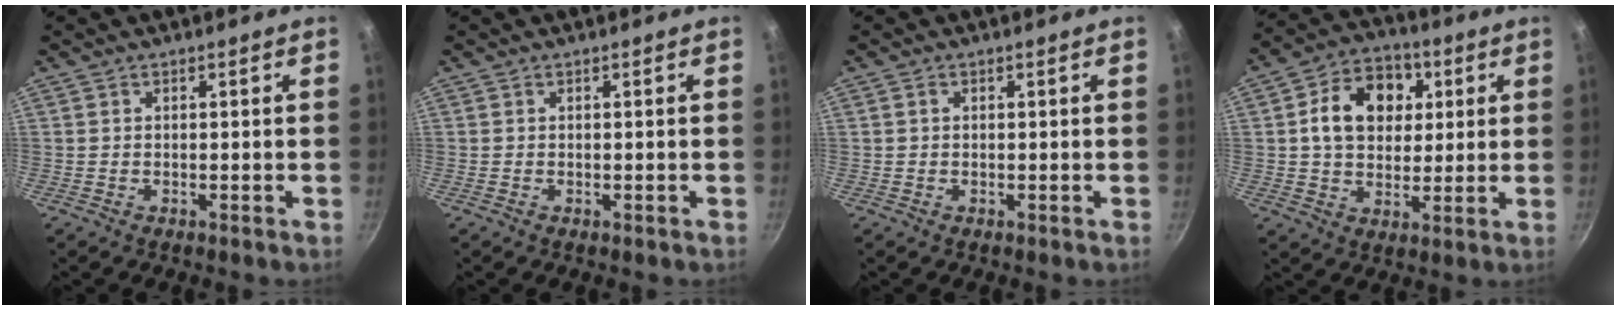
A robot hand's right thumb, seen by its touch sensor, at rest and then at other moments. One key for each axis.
{"total": 0.0}
{"total": 0.7, "fx": 0.1, "fy": 0.5, "fz": 0.4, "tx": -0.005, "ty": 0.004, "tz": 0.002}
{"total": 14.0, "fx": 3.3, "fy": 10.6, "fz": 8.4, "tx": -0.107, "ty": 0.010, "tz": 0.044}